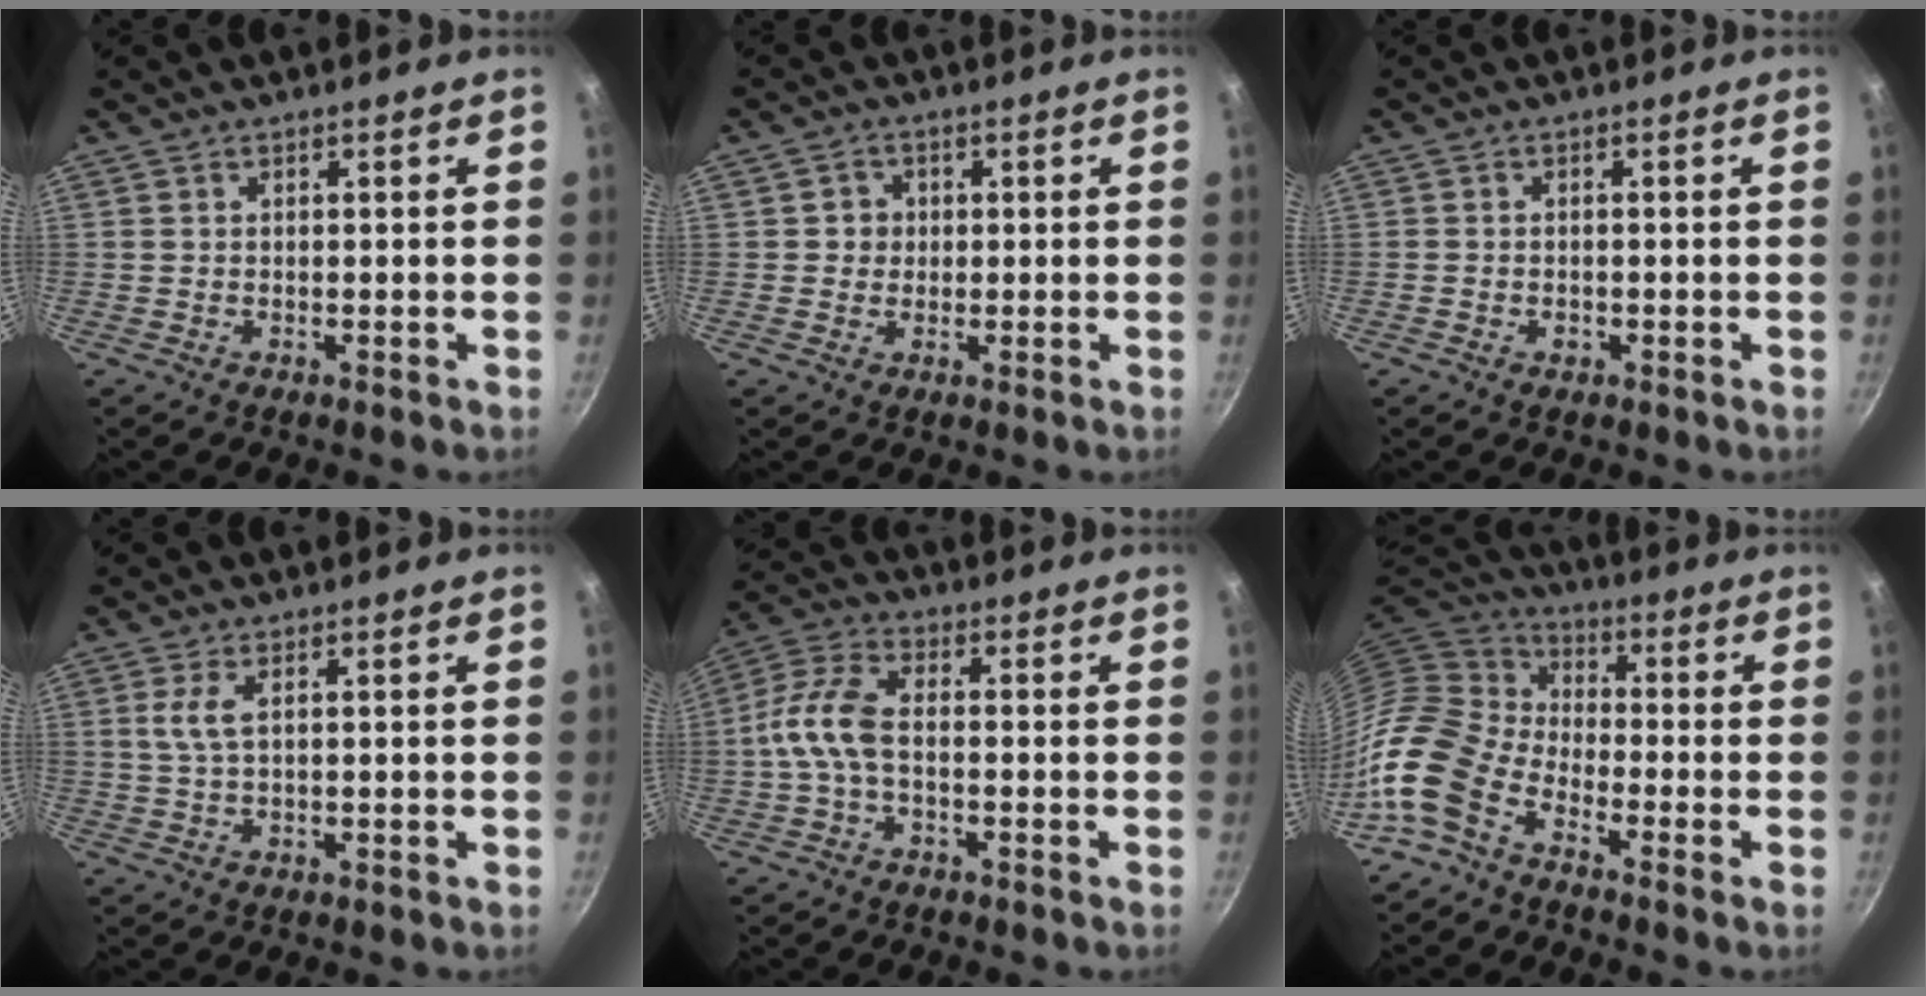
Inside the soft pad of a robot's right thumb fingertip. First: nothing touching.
{"total": 3.0, "force": [0.3, 2.9, 0.7], "torque": [0.008, 0.005, 0.000]}
{"total": 1.0, "force": [-0.6, 0.7, 0.5], "torque": [-0.011, 0.002, -0.009]}
{"total": 3.6, "force": [1.0, 0.9, 3.3], "torque": [-0.078, 0.001, 0.023]}
{"total": 8.2, "force": [-1.3, 4.3, 6.9], "torque": [-0.148, 0.031, -0.043]}
{"total": 13.7, "force": [-7.6, 7.9, 8.2], "torque": [-0.151, 0.064, -0.181]}